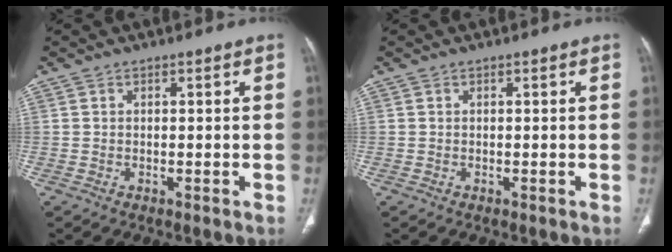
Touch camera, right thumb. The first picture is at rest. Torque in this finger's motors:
{"motor_torque": [0.00, 0.00, -0.14, -0.03, 0.00]}